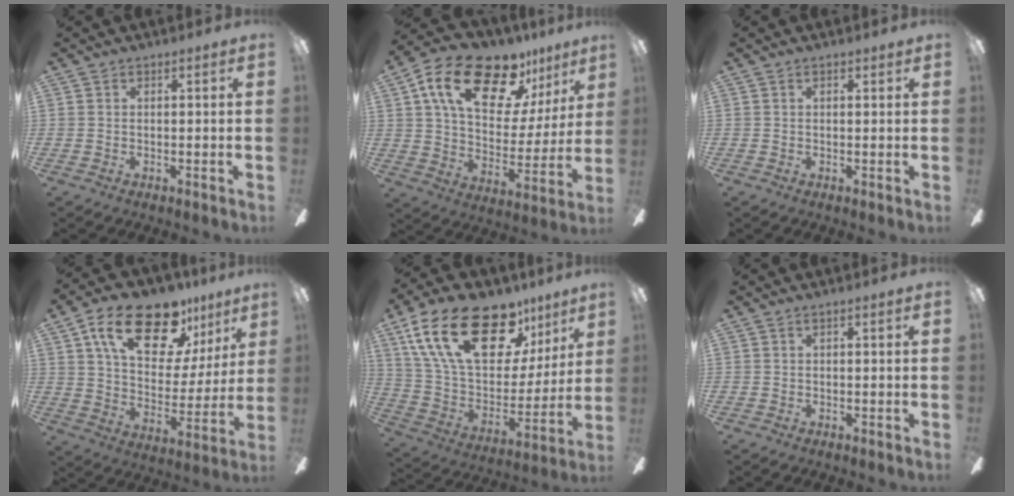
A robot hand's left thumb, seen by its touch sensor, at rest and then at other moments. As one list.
[{"total": 21.2, "force": [13.5, 10.2, 12.7], "torque": [-0.207, -0.076, 0.233]}, {"total": 0.6, "force": [0.5, 0.3, 0.1], "torque": [0.007, -0.002, 0.008]}, {"total": 19.9, "force": [13.3, 9.3, 11.6], "torque": [-0.188, -0.074, 0.227]}, {"total": 25.7, "force": [14.8, 13.0, 16.5], "torque": [-0.296, -0.077, 0.264]}, {"total": 0.0}]